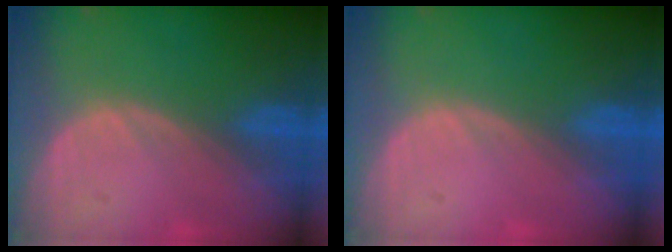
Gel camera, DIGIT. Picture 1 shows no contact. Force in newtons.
{"total": 0.0}